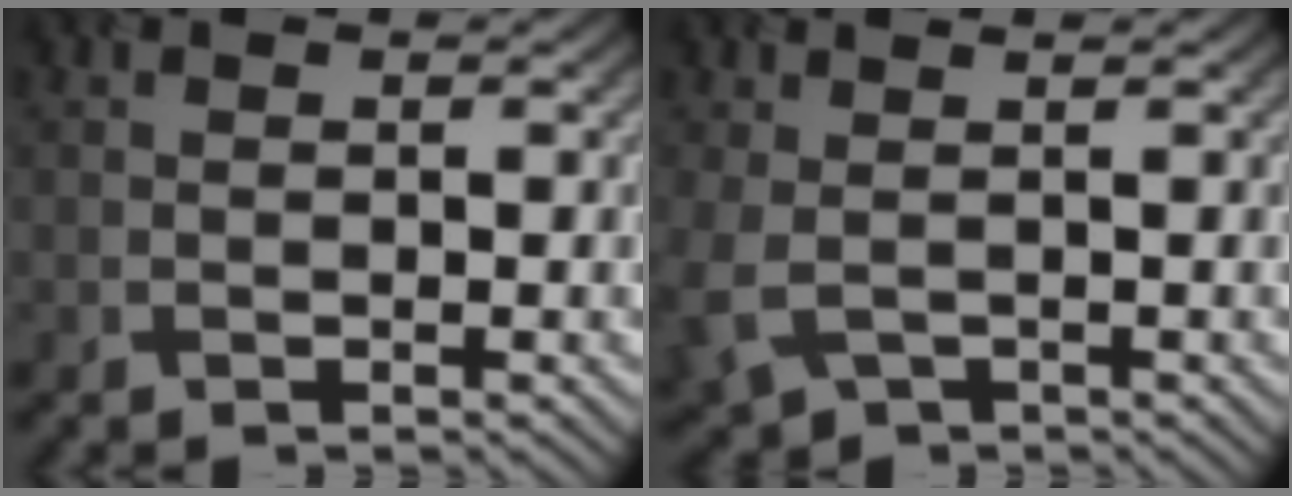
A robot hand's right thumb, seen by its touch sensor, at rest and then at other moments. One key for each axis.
{"total": 4.3, "fx": -0.3, "fy": 2.5, "fz": 3.4, "tx": -0.098, "ty": -0.009, "tz": -0.004}